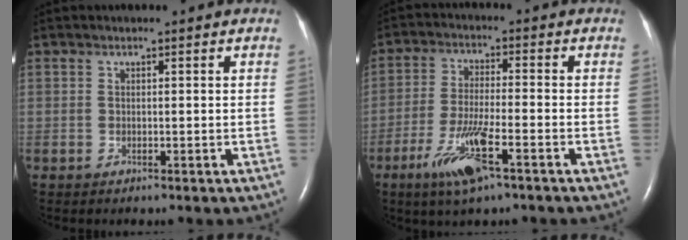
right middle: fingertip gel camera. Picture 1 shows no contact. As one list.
[{"total": 8.8, "force": [-4.8, 1.0, 7.4], "torque": [-0.153, -0.018, -0.086]}]